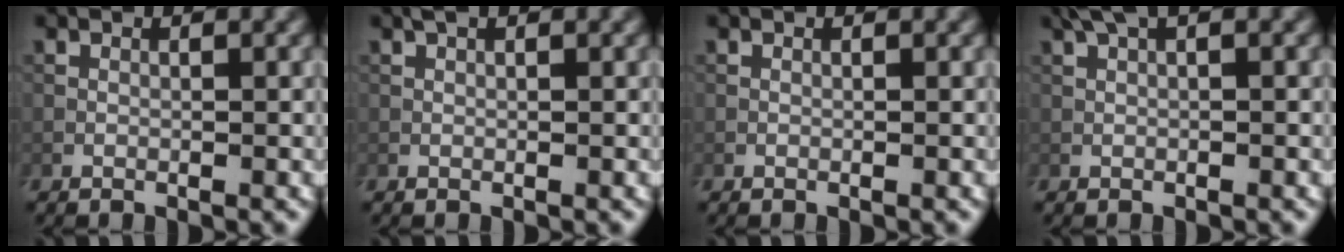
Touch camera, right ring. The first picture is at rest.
{"total": 0.7, "force": [0.5, 0.2, 0.5], "torque": [-0.012, 0.005, 0.008]}
{"total": 0.0}
{"total": 1.9, "force": [1.0, 0.4, 1.6], "torque": [-0.032, 0.008, 0.019]}